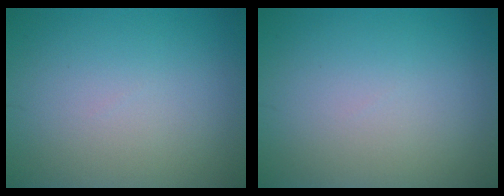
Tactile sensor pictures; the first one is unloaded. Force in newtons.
{"total": 0.0}